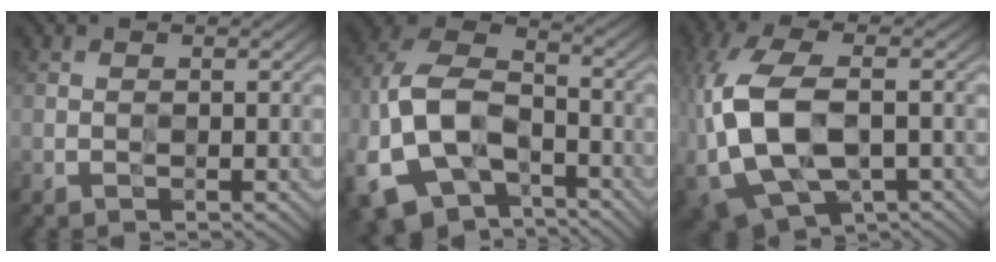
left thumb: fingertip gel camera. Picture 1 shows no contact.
{"total": 16.1, "force": [-6.7, 10.1, 10.5], "torque": [-0.262, -0.026, -0.137]}
{"total": 14.5, "force": [-2.1, 8.4, 11.6], "torque": [-0.286, -0.009, -0.038]}